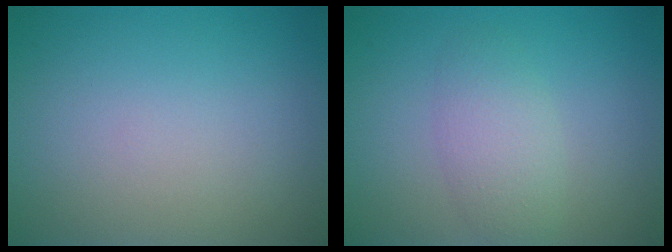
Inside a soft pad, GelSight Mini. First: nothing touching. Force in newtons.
{"total": 2.8, "press": 2.8, "slide": 0.1}